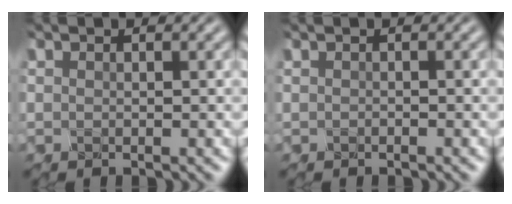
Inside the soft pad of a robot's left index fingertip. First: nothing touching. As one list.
[{"total": 0.0}]